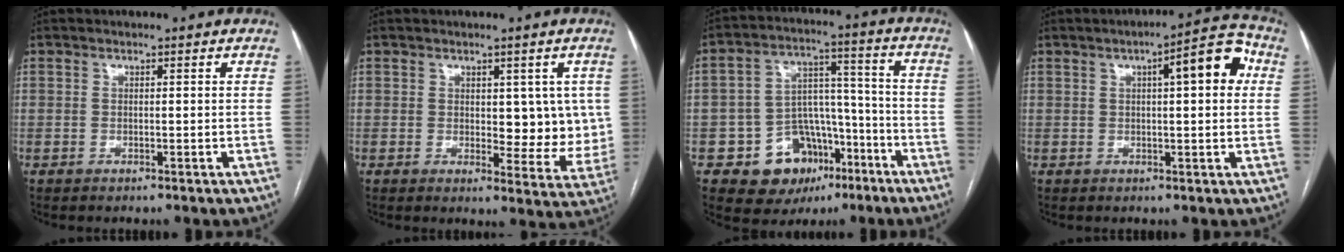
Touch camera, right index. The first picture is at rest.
{"total": 7.5, "force": [1.3, 4.0, 6.2], "torque": [-0.057, -0.003, 0.022]}
{"total": 12.6, "force": [-6.6, 9.1, 5.7], "torque": [-0.075, 0.044, -0.090]}
{"total": 8.7, "force": [2.3, 1.8, 8.2], "torque": [-0.111, 0.028, 0.025]}